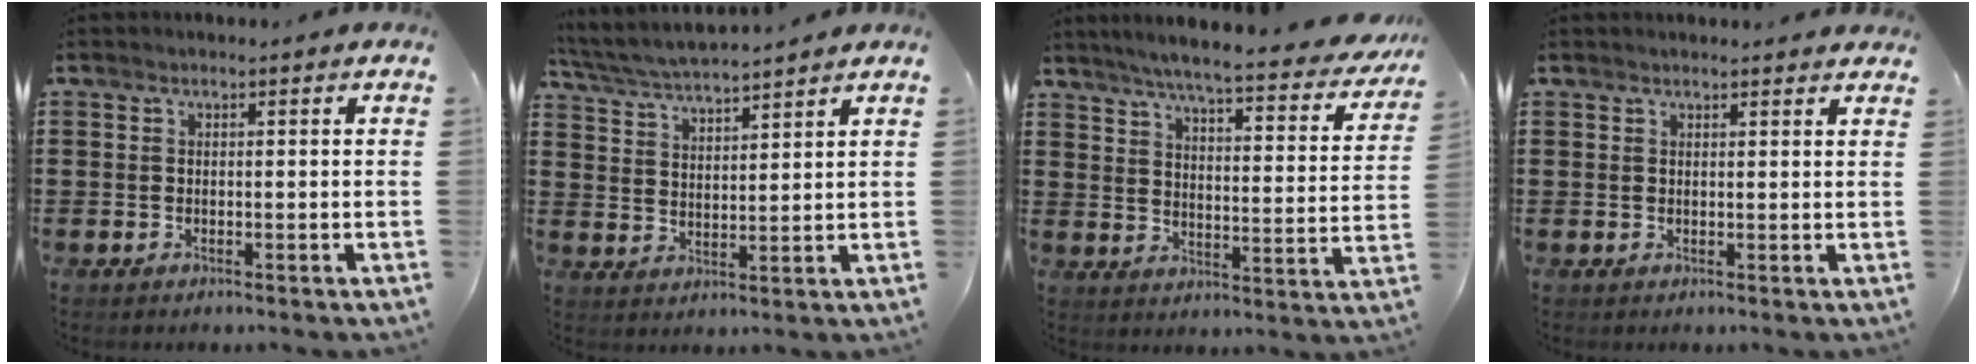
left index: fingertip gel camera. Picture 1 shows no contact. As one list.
[{"total": 4.8, "force": [4.6, 0.0, 1.2], "torque": [-0.042, -0.022, 0.081]}, {"total": 5.8, "force": [5.1, -0.3, 2.6], "torque": [-0.067, -0.041, 0.081]}, {"total": 1.3, "force": [1.2, 0.0, 0.3], "torque": [-0.008, 0.000, 0.024]}]